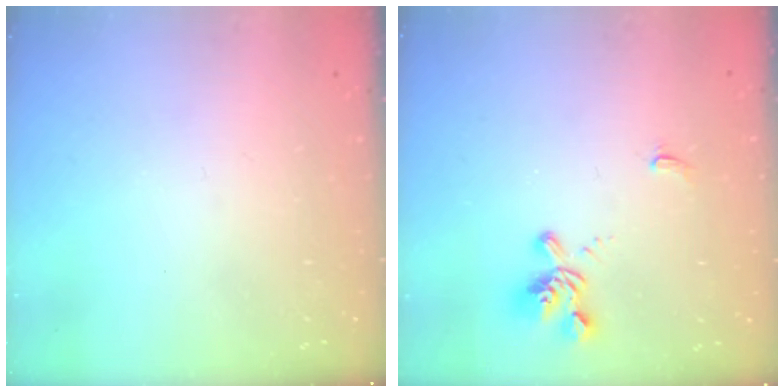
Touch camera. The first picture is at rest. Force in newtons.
{"total": 2.0, "press": 1.6, "slide": 1.2}